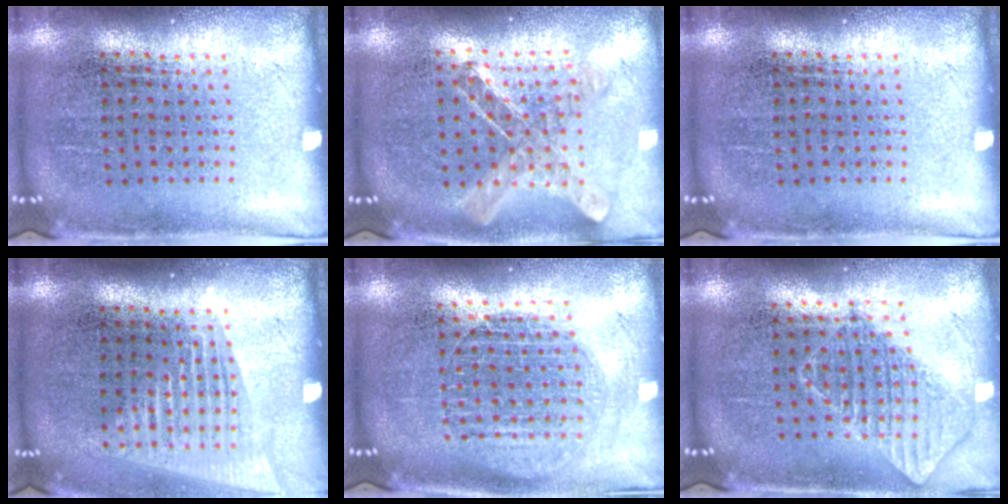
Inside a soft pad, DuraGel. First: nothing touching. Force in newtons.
{"total": 0.9, "press": 0.9, "slide": 0.1}
{"total": 0.0}
{"total": 1.7, "press": 1.5, "slide": 0.8}
{"total": 1.6, "press": 1.5, "slide": 0.7}
{"total": 0.9, "press": 0.9, "slide": 0.1}